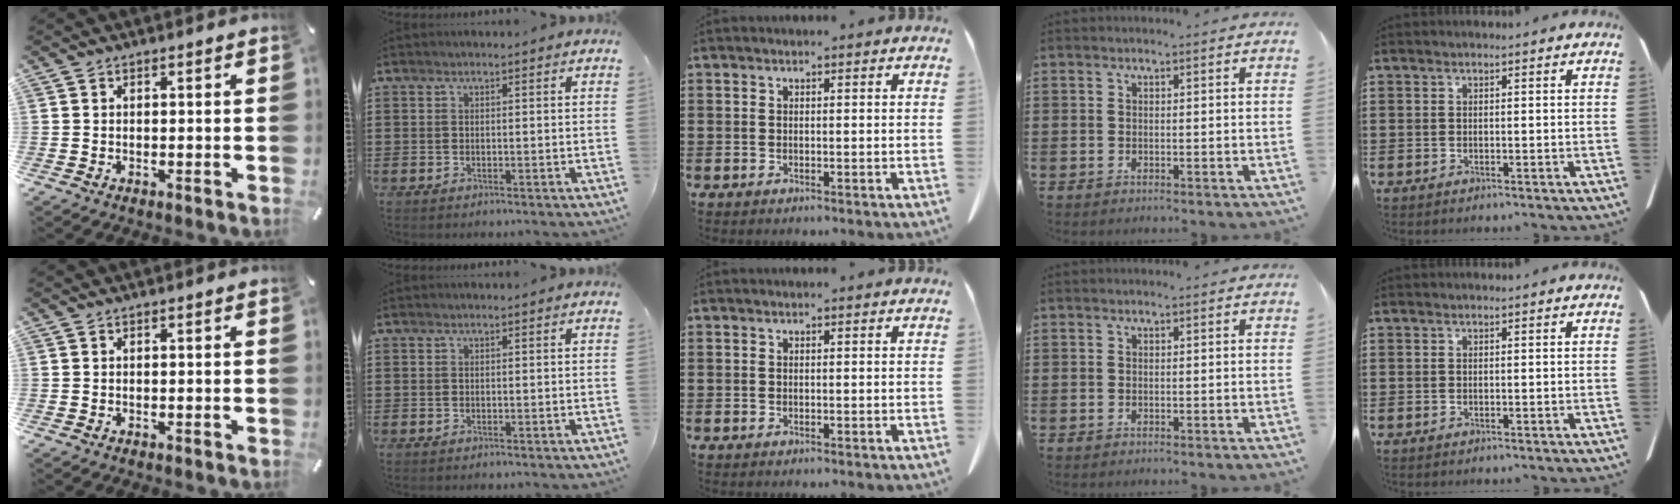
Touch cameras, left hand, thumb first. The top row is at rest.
{}